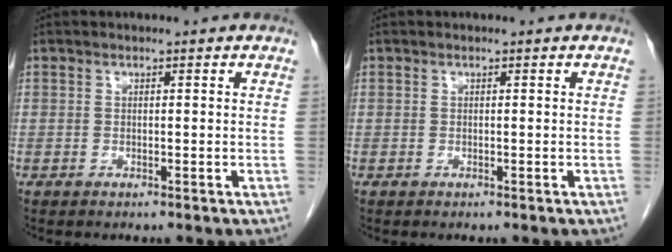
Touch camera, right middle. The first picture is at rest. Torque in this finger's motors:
{"motor_torque": [0.00, 0.00, 0.00, 0.00]}